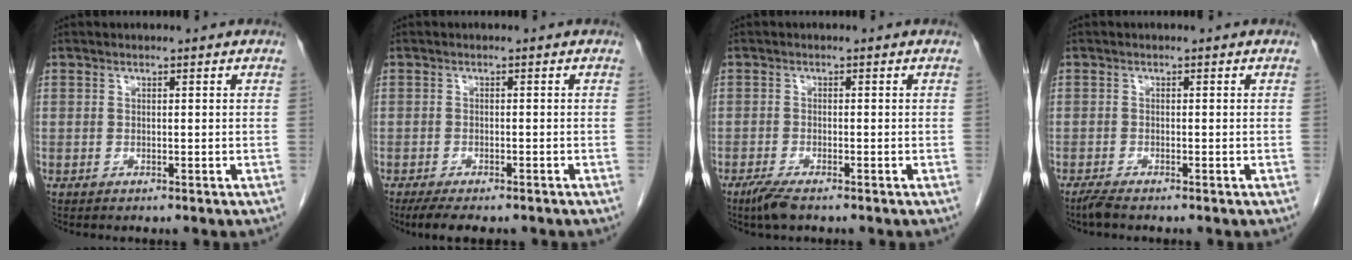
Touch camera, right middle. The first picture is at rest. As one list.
[{"total": 6.1, "force": [-4.9, 1.8, 3.3], "torque": [-0.048, -0.011, -0.070]}, {"total": 3.2, "force": [-2.3, 0.5, 2.1], "torque": [-0.048, -0.008, -0.045]}, {"total": 1.5, "force": [-1.3, 0.0, 0.8], "torque": [-0.027, -0.006, -0.028]}]